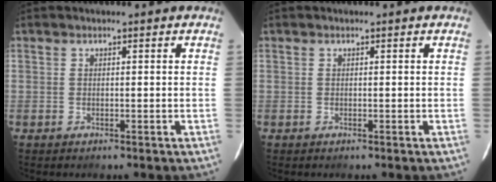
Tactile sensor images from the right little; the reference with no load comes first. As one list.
[{"total": 0.0}]